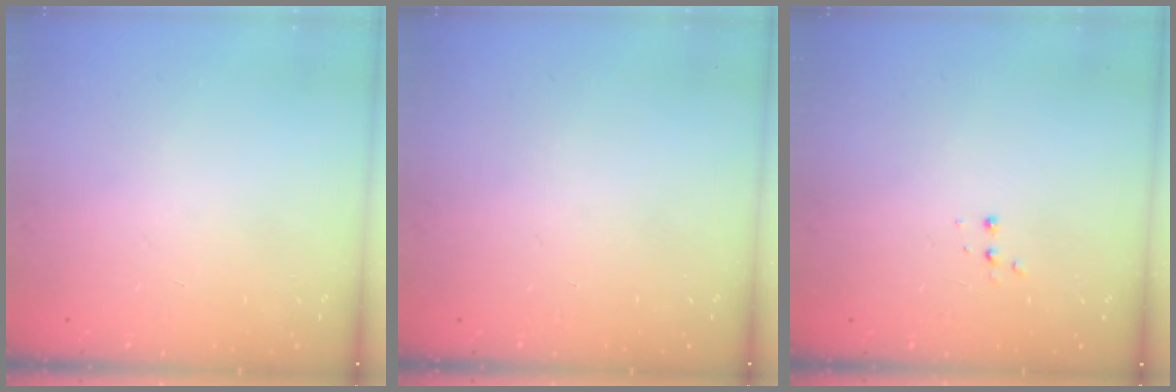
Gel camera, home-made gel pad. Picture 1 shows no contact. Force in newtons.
{"total": 0.0}
{"total": 3.0, "press": 2.9, "slide": 0.7}